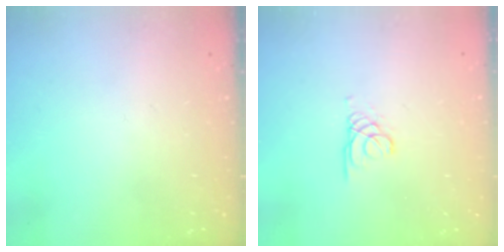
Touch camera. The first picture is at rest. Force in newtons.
{"total": 1.7, "press": 1.7, "slide": 0.1}